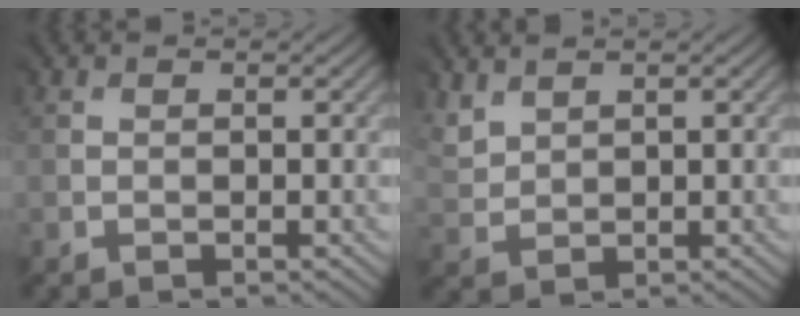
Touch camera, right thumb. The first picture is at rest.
{"total": 2.9, "force": [2.7, 1.1, -0.1], "torque": [-0.021, 0.005, 0.059]}